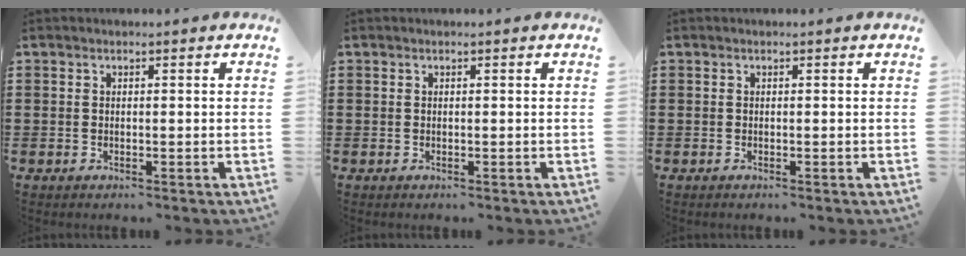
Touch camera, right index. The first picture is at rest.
{"total": 0.0}
{"total": 0.0}